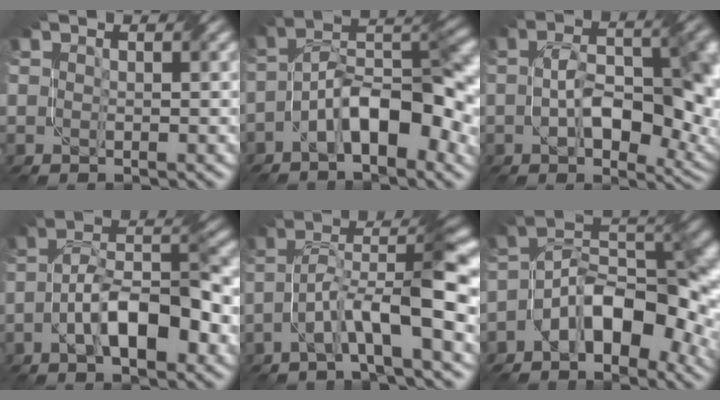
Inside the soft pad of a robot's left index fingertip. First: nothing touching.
{"total": 9.1, "force": [-3.6, 3.6, 7.5], "torque": [-0.116, 0.022, -0.070]}
{"total": 11.0, "force": [-0.8, 5.2, 9.7], "torque": [-0.145, 0.001, -0.009]}
{"total": 8.9, "force": [-3.2, 3.2, 7.7], "torque": [-0.122, 0.022, -0.059]}
{"total": 8.0, "force": [-2.8, 1.4, 7.4], "torque": [-0.129, 0.024, -0.052]}
{"total": 11.0, "force": [-4.2, 5.5, 8.5], "torque": [-0.122, 0.015, -0.081]}